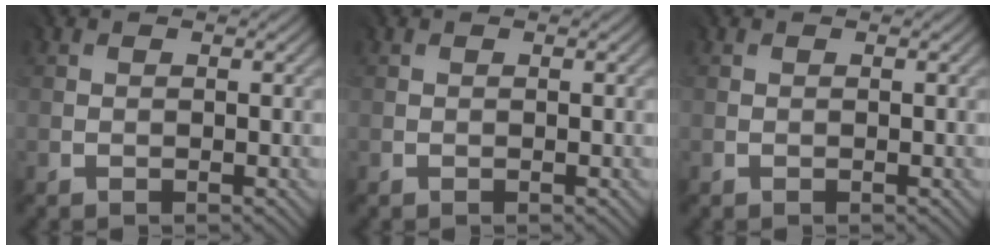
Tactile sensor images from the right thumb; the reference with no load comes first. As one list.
[{"total": 0.0}, {"total": 0.0}]